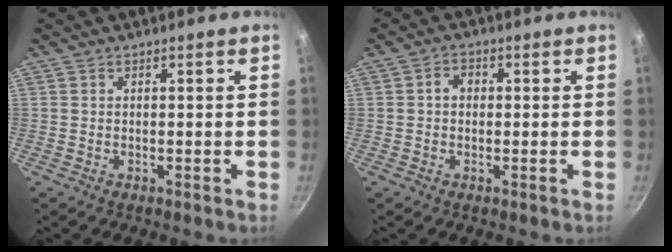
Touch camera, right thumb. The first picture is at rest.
{"total": 2.5, "force": [0.2, 1.9, 1.5], "torque": [-0.017, 0.008, 0.000]}